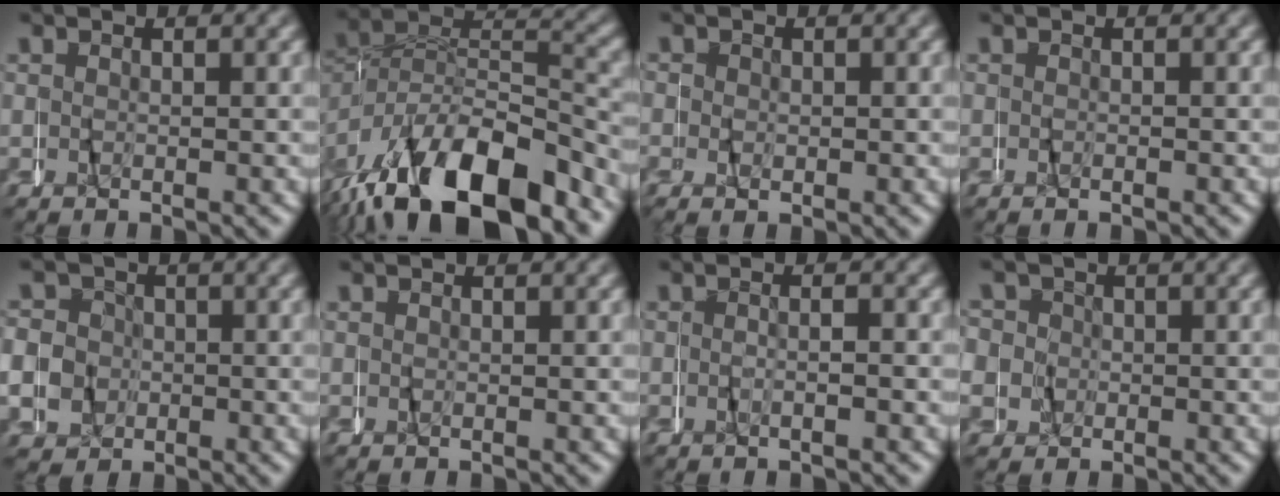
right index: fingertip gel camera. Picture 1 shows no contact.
{"total": 11.3, "force": [-6.3, 5.5, 7.6], "torque": [-0.138, -0.013, -0.095]}
{"total": 1.1, "force": [0.1, 0.8, 0.7], "torque": [-0.007, 0.001, 0.000]}
{"total": 0.7, "force": [-0.2, 0.6, 0.4], "torque": [-0.009, -0.003, -0.005]}
{"total": 6.7, "force": [0.4, 6.4, 1.9], "torque": [-0.043, 0.001, 0.000]}
{"total": 0.0}
{"total": 1.1, "force": [-1.0, -0.2, 0.5], "torque": [-0.010, 0.007, -0.021]}
{"total": 6.4, "force": [0.6, 6.1, 1.8], "torque": [-0.041, 0.001, 0.001]}